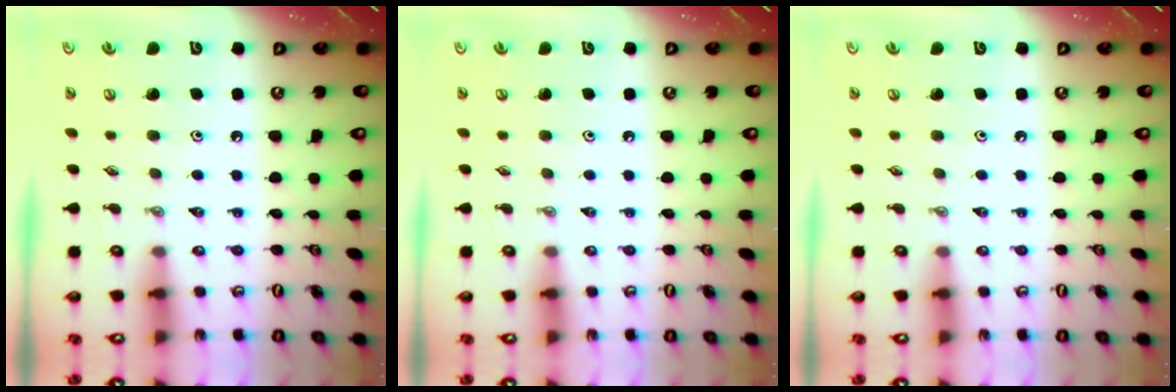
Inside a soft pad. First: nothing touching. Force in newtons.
{"total": 0.0}
{"total": 0.0}